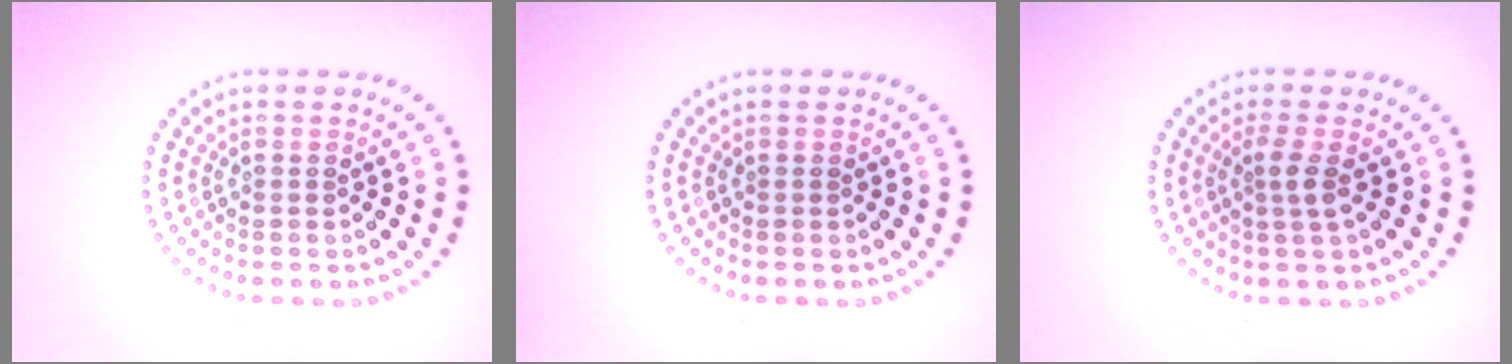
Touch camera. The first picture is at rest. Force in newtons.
{"total": 0.0}
{"total": 1.9, "press": 1.4, "slide": 1.3}